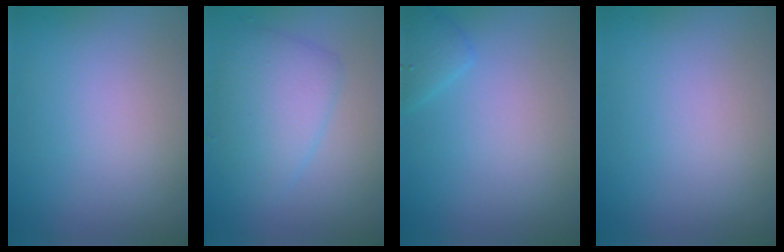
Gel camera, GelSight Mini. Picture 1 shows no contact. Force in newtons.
{"total": 4.2, "press": 4.2, "slide": 0.0}
{"total": 1.3, "press": 1.3, "slide": 0.2}
{"total": 0.0}